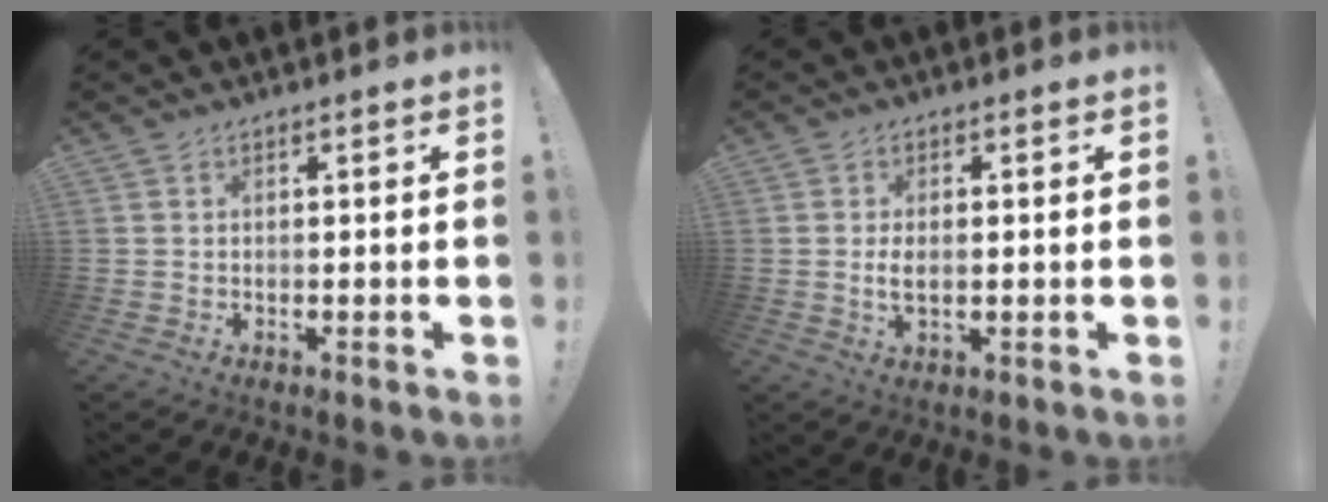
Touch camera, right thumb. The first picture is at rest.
{"total": 3.2, "force": [-0.2, 1.7, 2.7], "torque": [-0.046, -0.002, -0.006]}